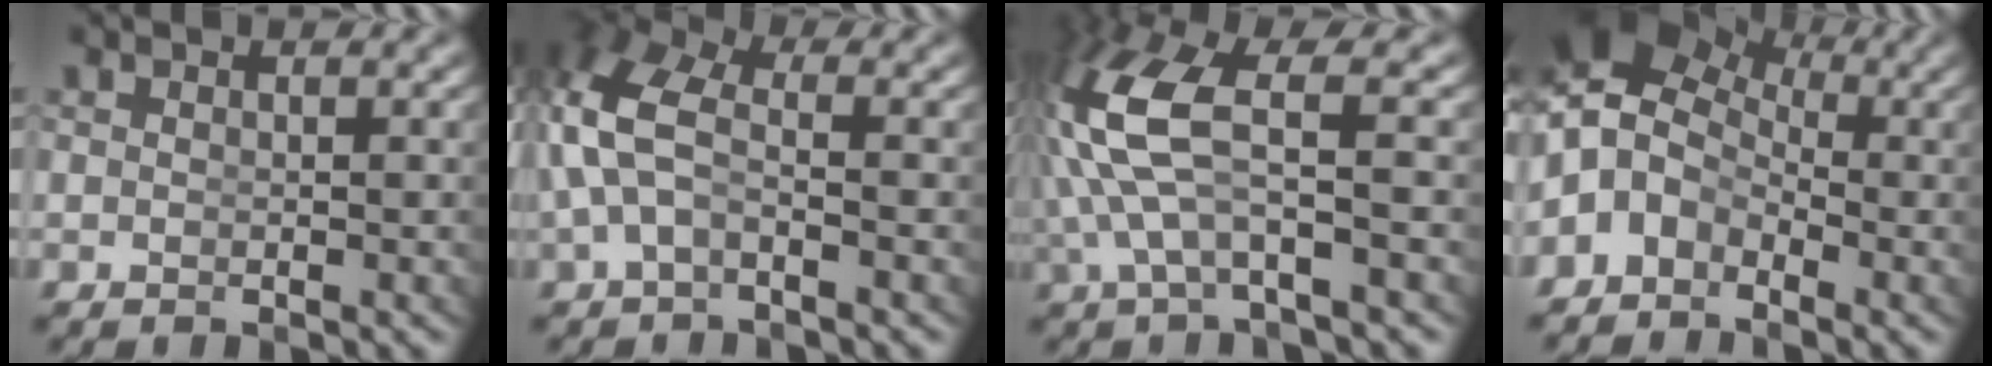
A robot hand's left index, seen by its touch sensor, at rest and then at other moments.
{"total": 5.2, "force": [0.6, 3.5, 3.8], "torque": [-0.106, -0.009, 0.013]}
{"total": 6.2, "force": [0.8, 2.2, 5.7], "torque": [-0.139, -0.004, 0.020]}
{"total": 9.7, "force": [1.6, 8.2, 5.0], "torque": [-0.116, -0.013, 0.019]}